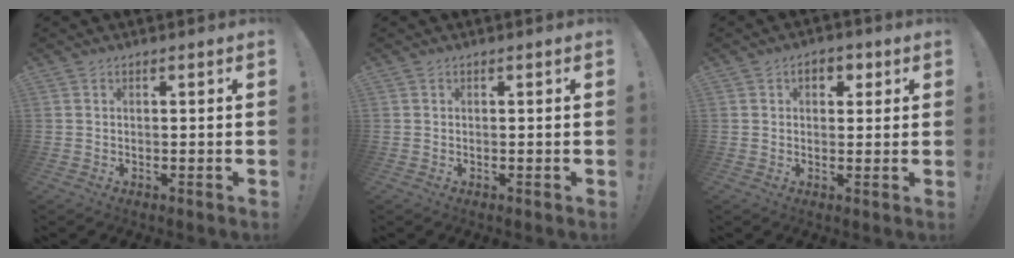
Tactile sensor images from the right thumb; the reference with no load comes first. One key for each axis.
{"total": 0.0}
{"total": 4.5, "fx": 1.6, "fy": 3.2, "fz": 2.8, "tx": -0.034, "ty": 0.004, "tz": 0.025}